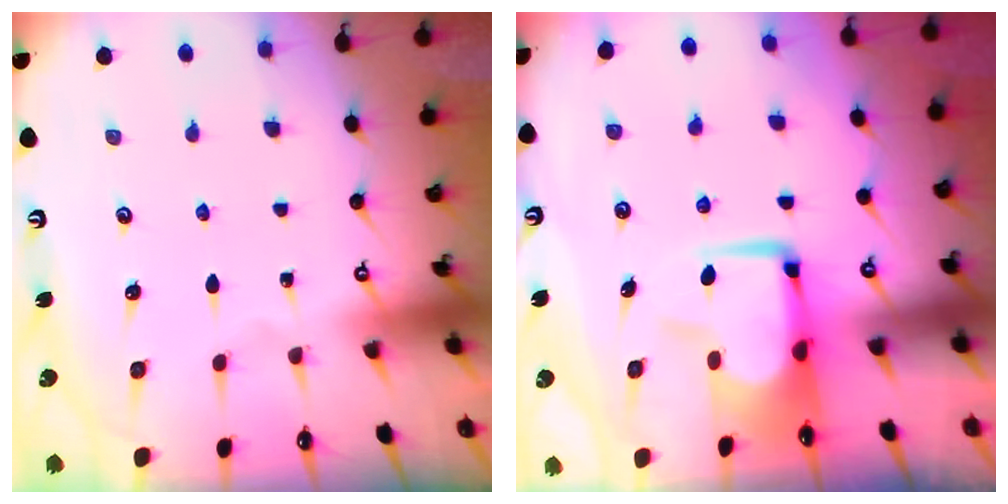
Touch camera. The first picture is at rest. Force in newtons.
{"total": 7.3, "press": 7.2, "slide": 1.3}